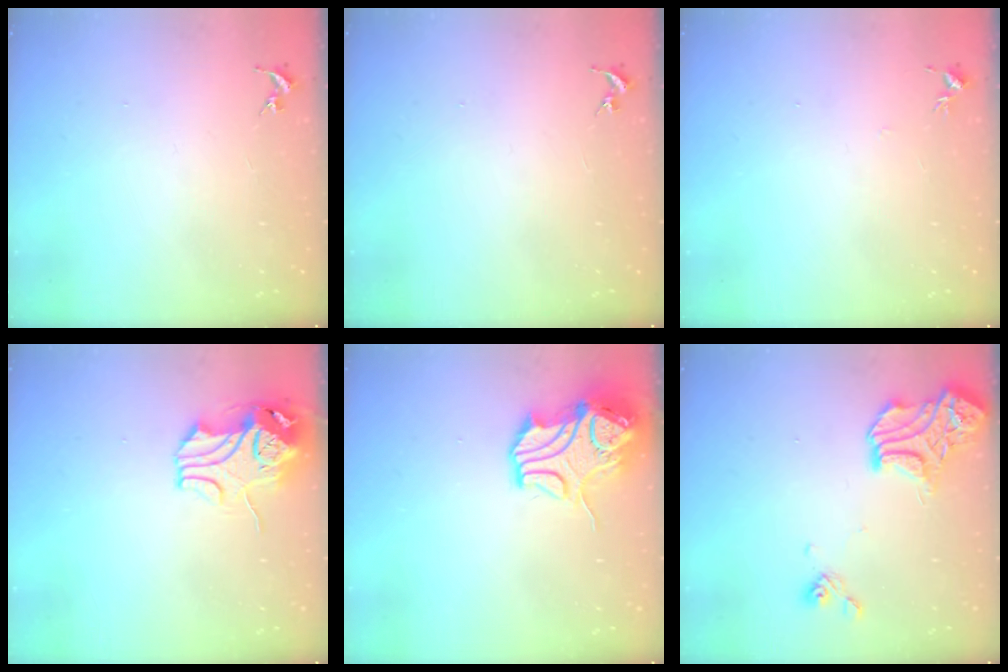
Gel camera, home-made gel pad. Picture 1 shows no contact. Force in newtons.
{"total": 0.0}
{"total": 3.9, "press": 3.9, "slide": 0.5}
{"total": 10.6, "press": 10.4, "slide": 1.9}
{"total": 13.6, "press": 13.4, "slide": 2.1}
{"total": 15.6, "press": 15.5, "slide": 0.7}